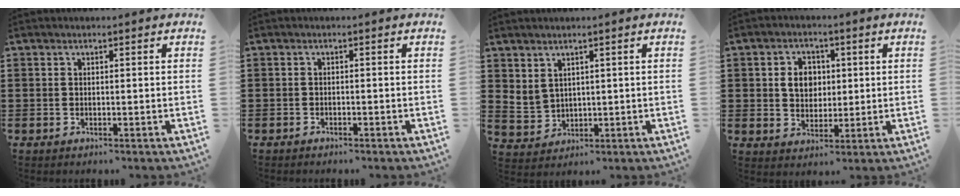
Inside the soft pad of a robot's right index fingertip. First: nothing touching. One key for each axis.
{"total": 0.7, "fx": -0.7, "fy": 0.1, "fz": 0.1, "tx": -0.005, "ty": -0.001, "tz": -0.015}
{"total": 2.7, "fx": 2.0, "fy": 1.8, "fz": 0.6, "tx": -0.023, "ty": 0.003, "tz": 0.040}
{"total": 5.0, "fx": 0.8, "fy": 4.1, "fz": 2.7, "tx": -0.061, "ty": 0.012, "tz": 0.010}